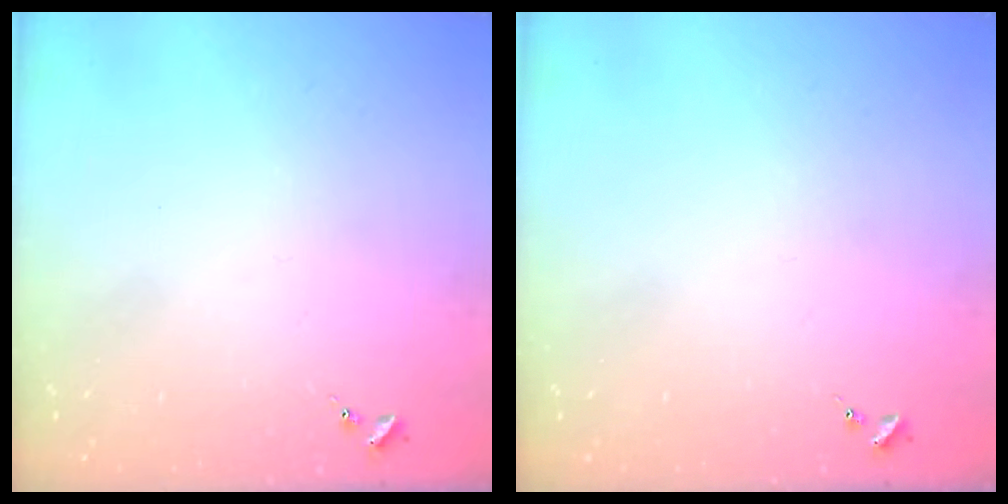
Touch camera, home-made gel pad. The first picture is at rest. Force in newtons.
{"total": 0.0}